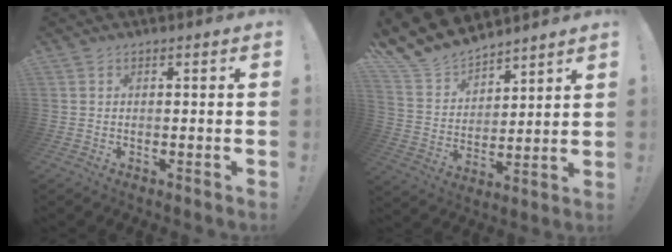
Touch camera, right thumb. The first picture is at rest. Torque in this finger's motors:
{"motor_torque": [-0.82, 0.87, 0.01, 0.18, 0.05]}